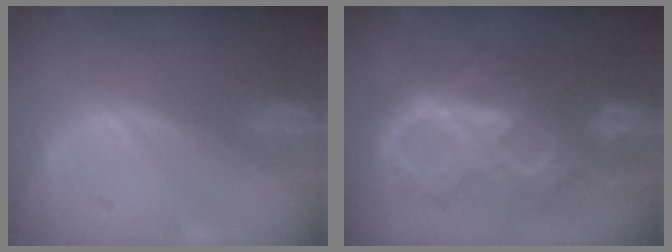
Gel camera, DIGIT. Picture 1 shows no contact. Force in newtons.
{"total": 10.6, "press": 10.6, "slide": 1.0}